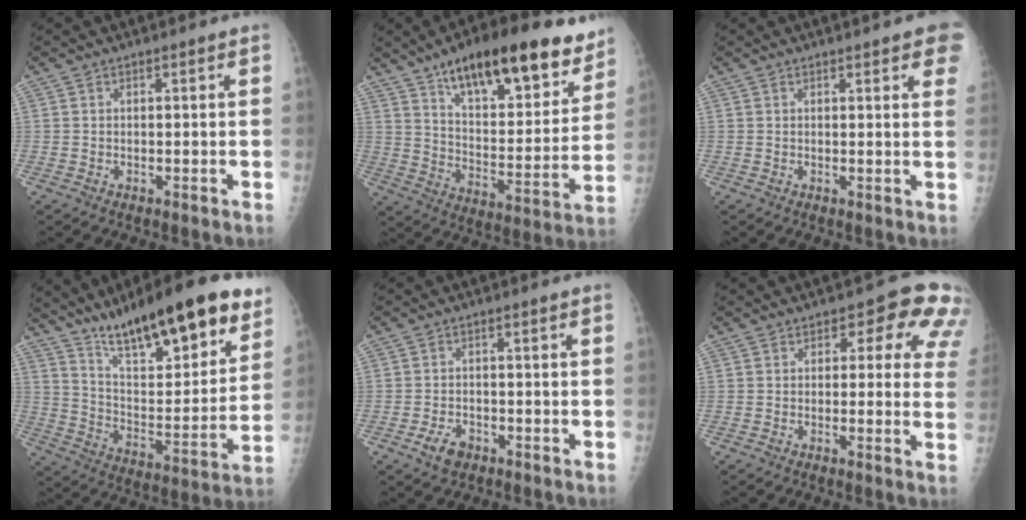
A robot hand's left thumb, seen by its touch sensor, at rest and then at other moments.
{"total": 24.8, "force": [16.1, 9.2, 16.5], "torque": [-0.203, -0.050, 0.249]}
{"total": 7.0, "force": [4.0, 1.5, 5.5], "torque": [-0.046, -0.003, 0.040]}
{"total": 25.3, "force": [17.1, 7.0, 17.3], "torque": [-0.231, -0.063, 0.278]}
{"total": 3.8, "force": [-2.2, 2.2, 2.1], "torque": [-0.035, 0.014, -0.035]}
{"total": 9.9, "force": [3.9, 5.4, 7.4], "torque": [-0.031, -0.009, 0.026]}